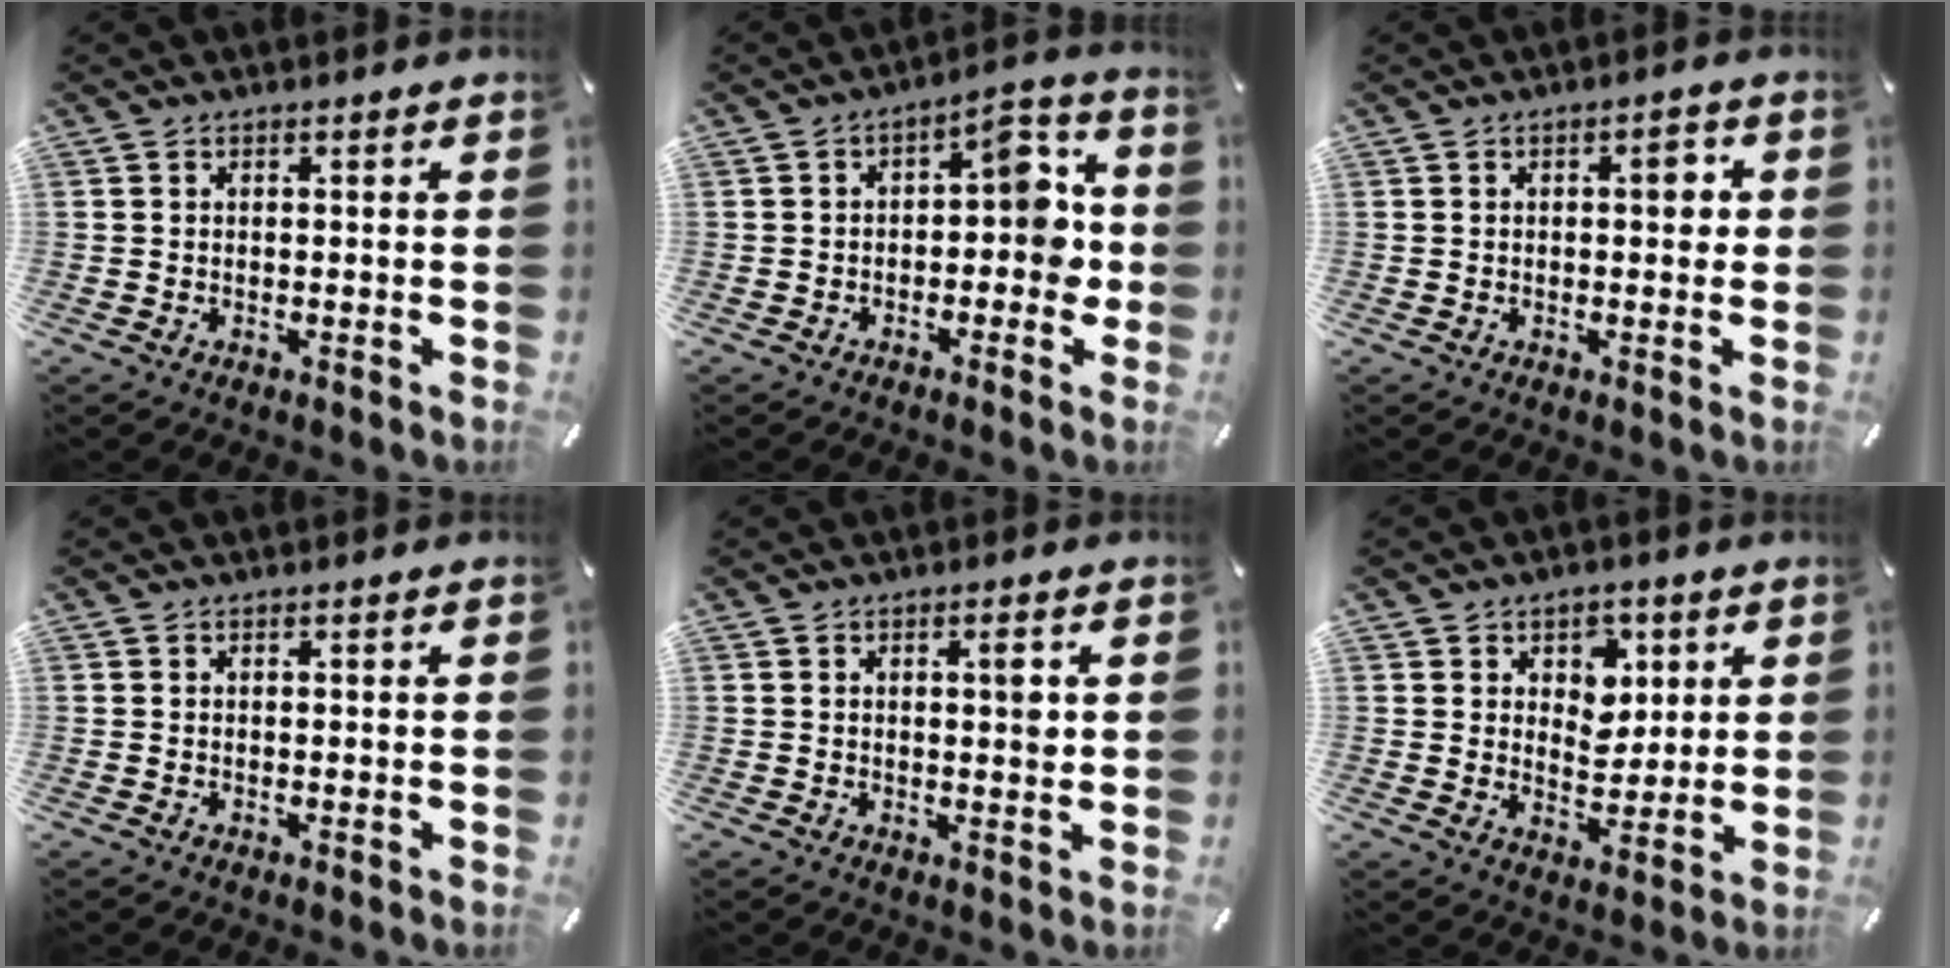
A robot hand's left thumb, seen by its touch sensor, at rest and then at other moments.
{"total": 9.1, "force": [0.1, 5.4, 7.3], "torque": [-0.087, -0.002, -0.006]}
{"total": 3.7, "force": [0.5, 1.9, 3.2], "torque": [-0.031, -0.001, -0.002]}
{"total": 0.0}
{"total": 3.5, "force": [0.9, 1.1, 3.2], "torque": [-0.040, -0.006, 0.008]}
{"total": 7.2, "force": [2.8, 6.0, 2.7], "torque": [-0.027, -0.011, 0.045]}